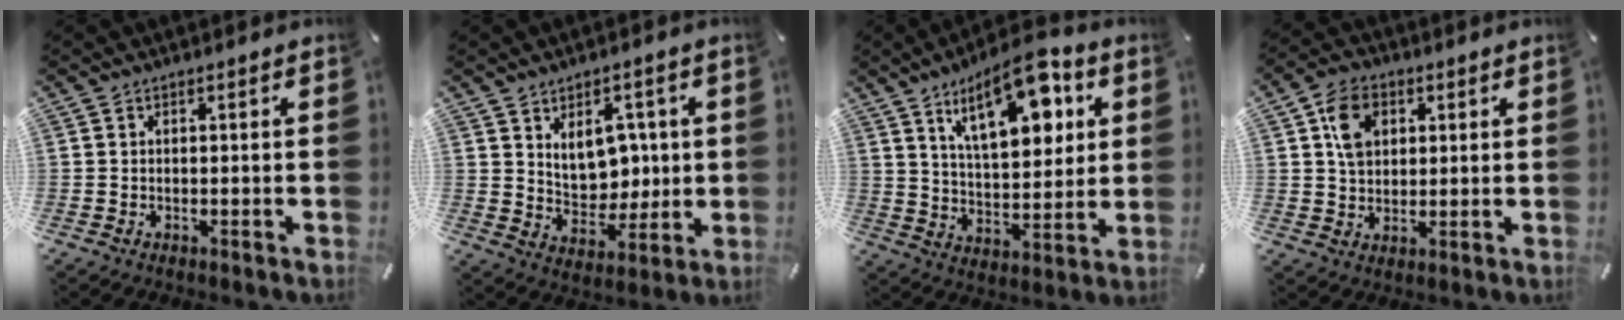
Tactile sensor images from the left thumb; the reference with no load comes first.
{"total": 9.5, "force": [3.5, 7.5, 4.6], "torque": [-0.073, -0.017, 0.068]}
{"total": 17.6, "force": [9.2, 7.8, 12.8], "torque": [-0.188, -0.037, 0.151]}
{"total": 8.3, "force": [2.8, 6.4, 4.4], "torque": [-0.075, 0.008, 0.052]}